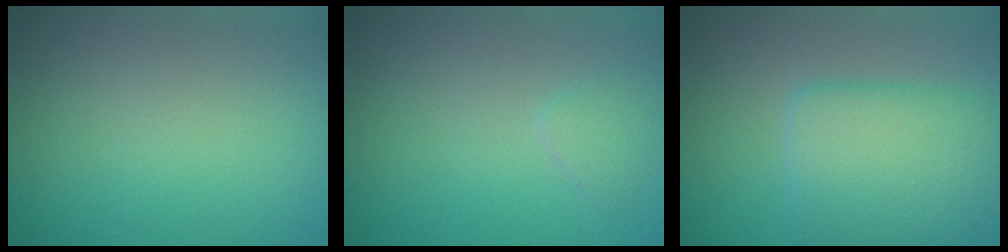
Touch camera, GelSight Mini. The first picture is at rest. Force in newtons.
{"total": 1.1, "press": 1.1, "slide": 0.0}
{"total": 5.7, "press": 5.7, "slide": 0.2}